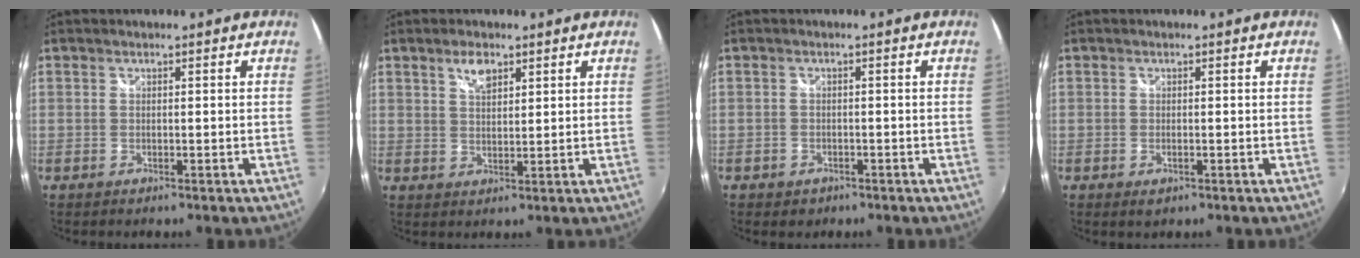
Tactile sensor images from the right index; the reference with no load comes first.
{"total": 3.8, "force": [2.3, 1.8, 2.5], "torque": [-0.042, 0.004, 0.041]}
{"total": 2.5, "force": [-1.4, 2.0, 0.7], "torque": [-0.020, 0.000, -0.019]}
{"total": 1.6, "force": [-0.6, 0.9, 1.1], "torque": [-0.020, -0.004, -0.009]}